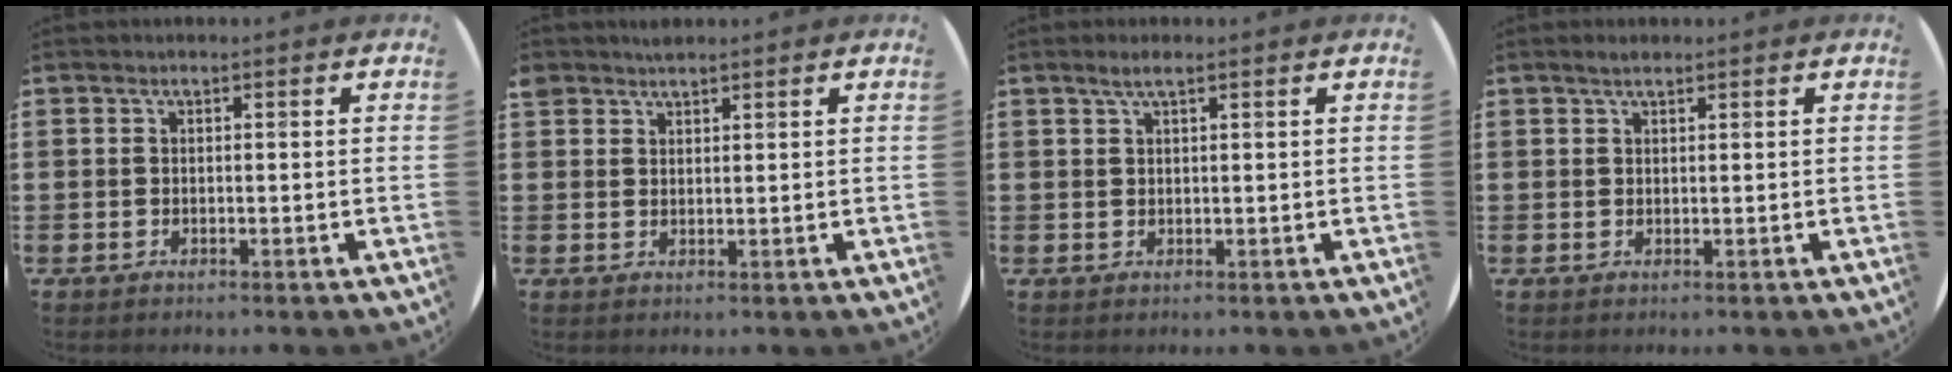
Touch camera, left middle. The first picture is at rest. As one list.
[{"total": 1.6, "force": [1.5, 0.5, -0.1], "torque": [-0.001, 0.001, 0.030]}, {"total": 1.7, "force": [1.1, 0.1, 1.2], "torque": [-0.025, 0.002, 0.020]}, {"total": 1.2, "force": [1.0, 0.2, 0.6], "torque": [-0.013, 0.001, 0.018]}]